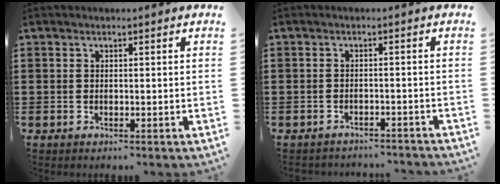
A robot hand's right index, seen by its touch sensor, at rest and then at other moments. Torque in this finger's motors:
{"motor_torque": [-2.04, 0.10, -1.06, 0.02]}